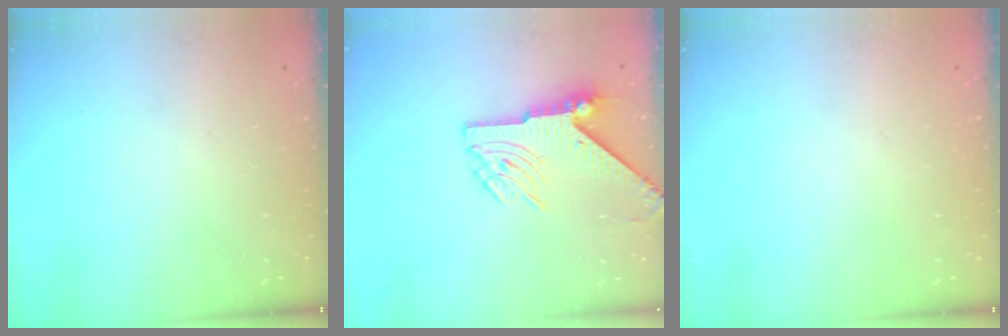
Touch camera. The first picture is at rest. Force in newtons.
{"total": 7.9, "press": 7.9, "slide": 1.0}
{"total": 0.0}